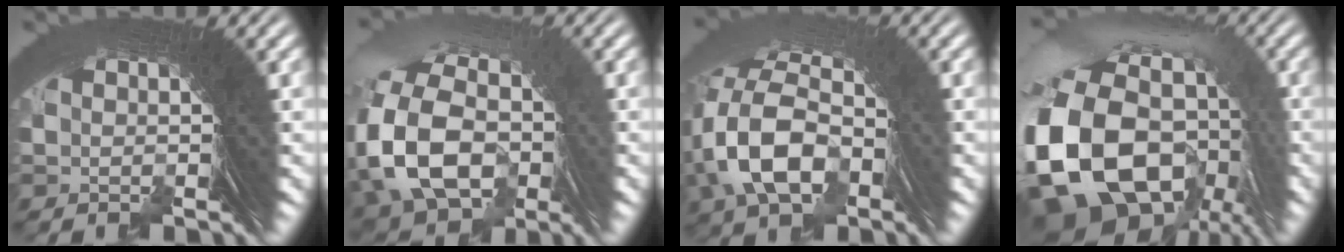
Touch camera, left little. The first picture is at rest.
{"total": 10.9, "force": [0.1, 7.9, 7.4], "torque": [-0.175, -0.023, 0.009]}
{"total": 8.8, "force": [1.1, 6.3, 6.0], "torque": [-0.144, 0.009, 0.015]}
{"total": 19.1, "force": [-1.9, 13.9, 13.0], "torque": [-0.273, -0.049, -0.017]}